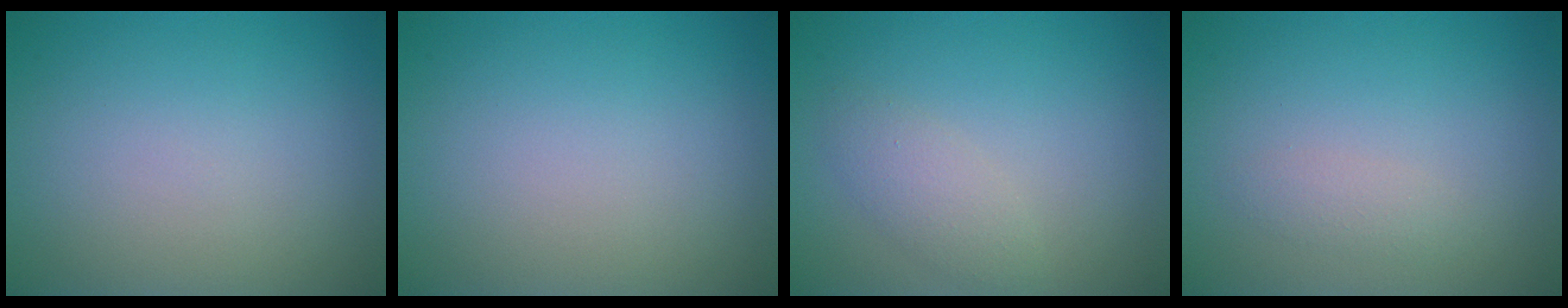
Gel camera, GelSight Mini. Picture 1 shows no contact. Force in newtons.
{"total": 0.0}
{"total": 1.9, "press": 1.9, "slide": 0.0}
{"total": 1.1, "press": 1.1, "slide": 0.0}